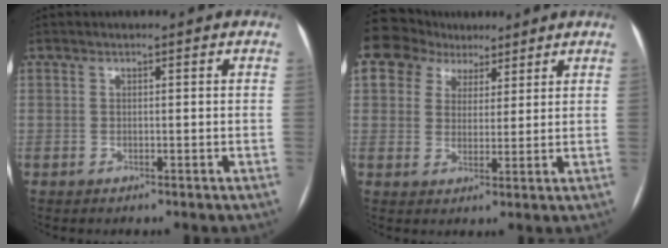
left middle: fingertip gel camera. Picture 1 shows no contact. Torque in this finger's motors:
{"motor_torque": [2.14, 0.00, 1.06, 0.21]}